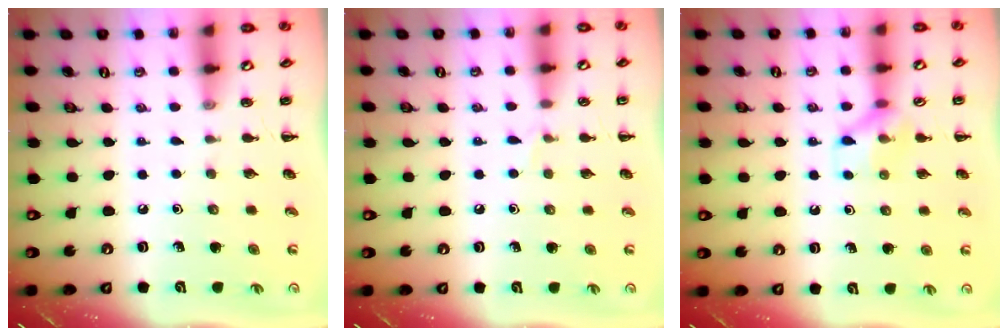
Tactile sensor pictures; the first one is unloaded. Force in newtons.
{"total": 3.5, "press": 3.3, "slide": 1.3}
{"total": 8.7, "press": 8.7, "slide": 0.5}